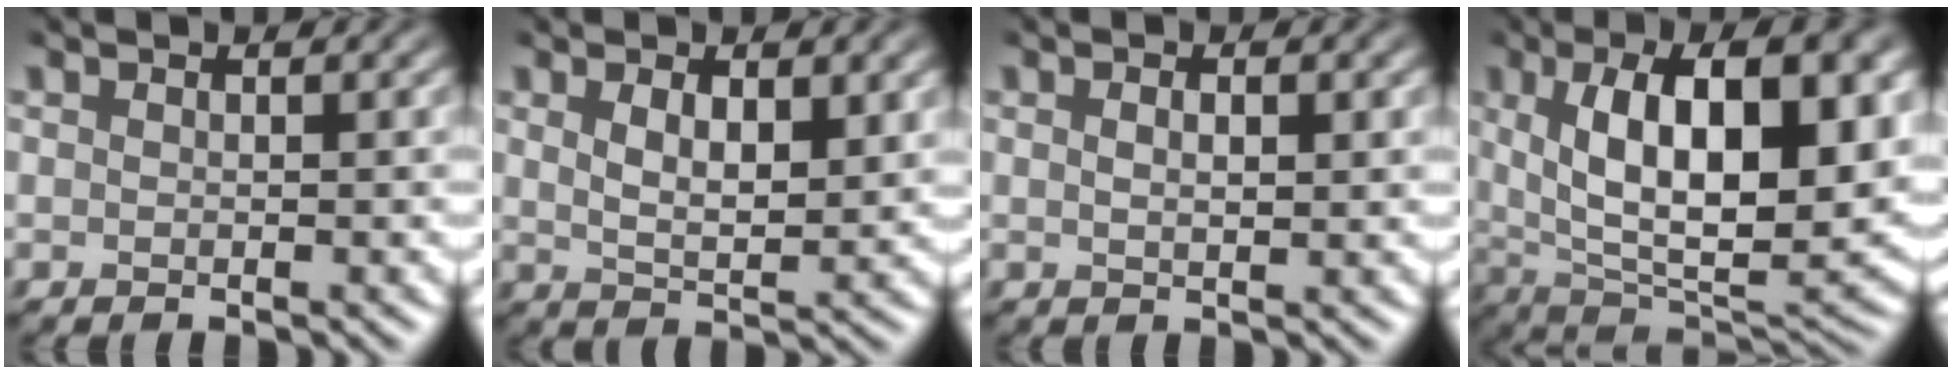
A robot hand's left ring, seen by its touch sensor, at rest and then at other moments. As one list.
[{"total": 3.2, "force": [0.4, 1.3, 2.9], "torque": [-0.066, -0.018, 0.020]}, {"total": 1.3, "force": [-0.2, 0.4, 1.2], "torque": [-0.020, -0.004, 0.003]}, {"total": 13.3, "force": [1.6, 6.2, 11.6], "torque": [-0.178, -0.012, 0.036]}]